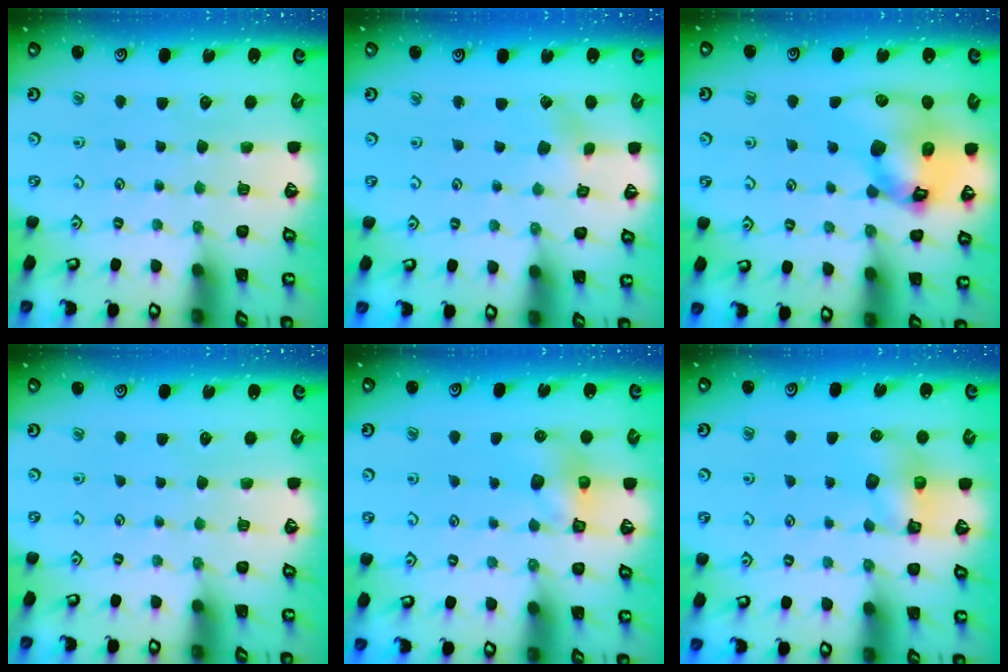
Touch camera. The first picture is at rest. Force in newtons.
{"total": 2.6, "press": 2.6, "slide": 0.3}
{"total": 17.8, "press": 17.6, "slide": 2.4}
{"total": 0.0}
{"total": 7.8, "press": 7.8, "slide": 0.2}
{"total": 7.8, "press": 7.8, "slide": 0.4}